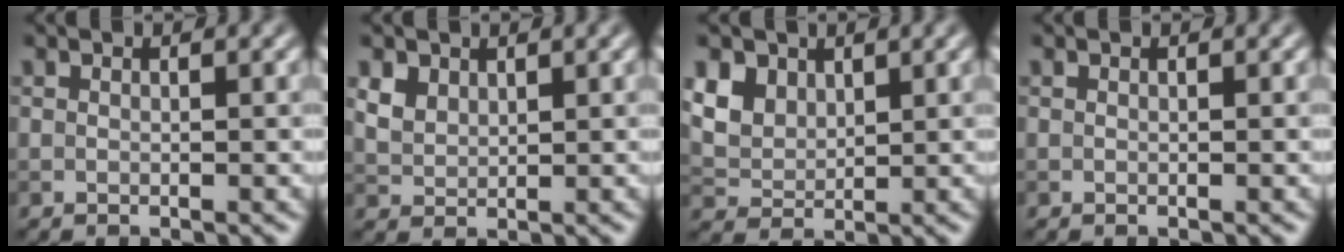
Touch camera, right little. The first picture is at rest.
{"total": 2.4, "force": [1.5, 1.6, 1.0], "torque": [-0.033, -0.004, 0.035]}
{"total": 5.9, "force": [3.1, 4.1, 3.0], "torque": [-0.094, 0.009, 0.065]}
{"total": 0.0}